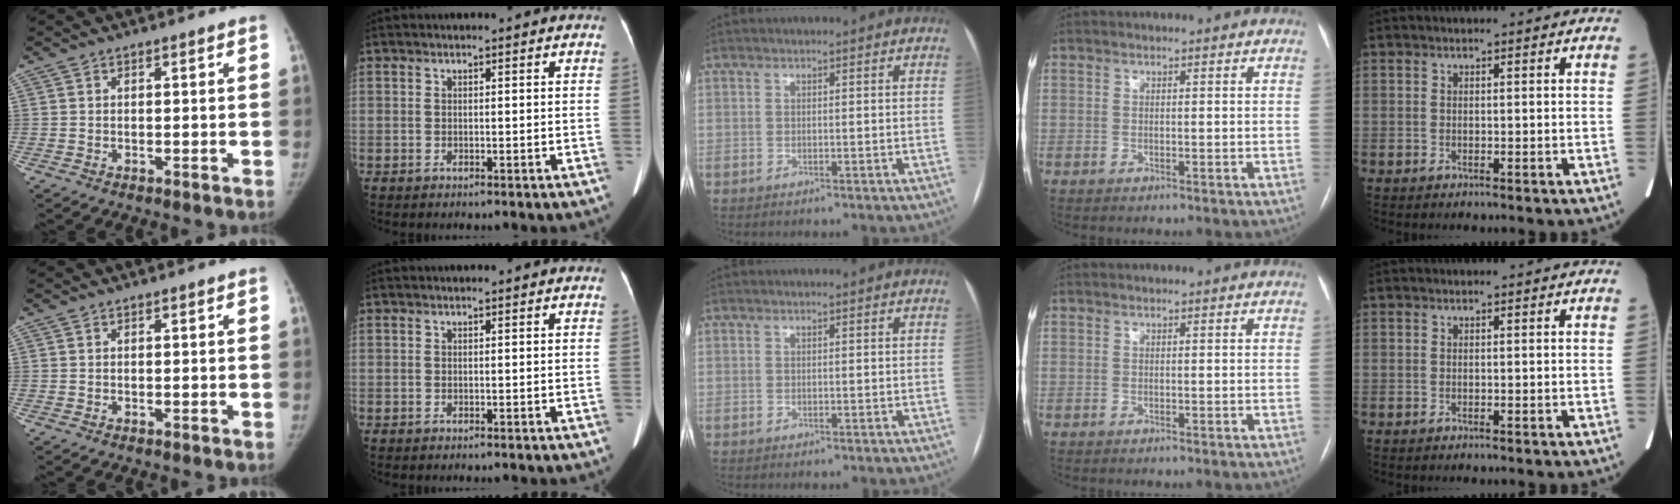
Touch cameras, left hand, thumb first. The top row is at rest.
{}